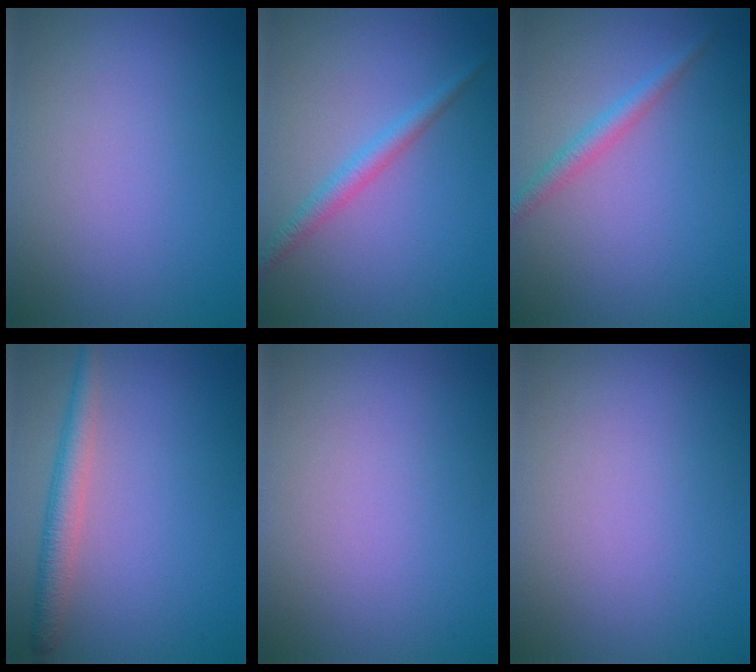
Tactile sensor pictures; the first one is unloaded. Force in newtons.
{"total": 2.0, "press": 2.0, "slide": 0.1}
{"total": 1.9, "press": 1.9, "slide": 0.0}
{"total": 2.9, "press": 2.9, "slide": 0.1}
{"total": 0.0}
{"total": 0.0}